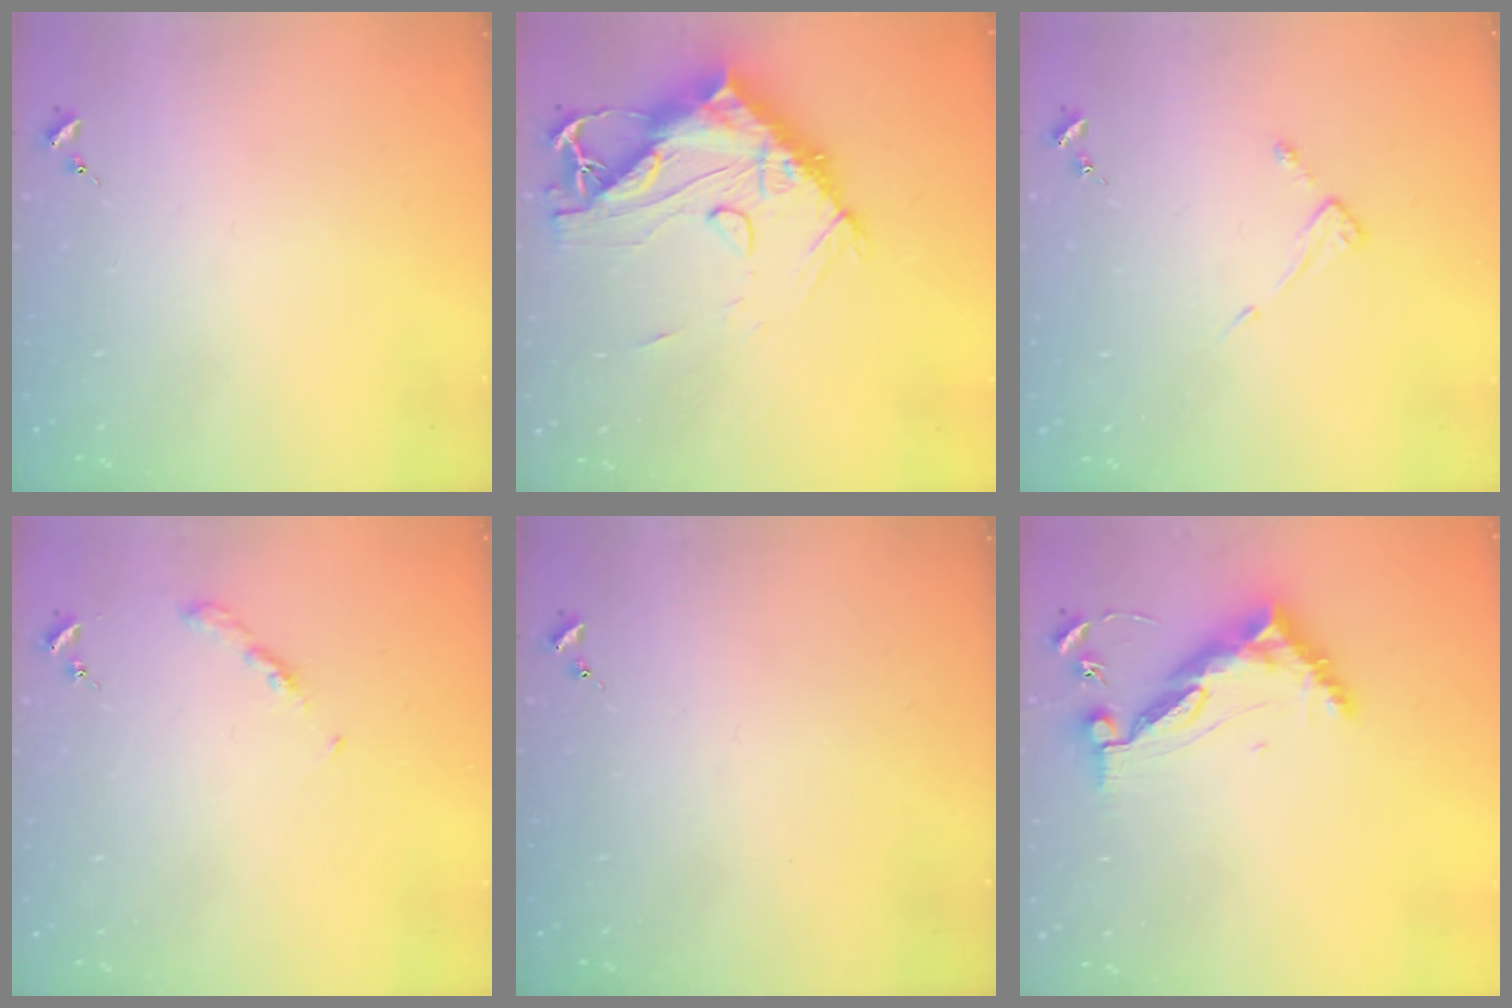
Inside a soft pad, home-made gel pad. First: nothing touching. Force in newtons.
{"total": 18.5, "press": 18.4, "slide": 1.9}
{"total": 3.9, "press": 3.8, "slide": 0.4}
{"total": 3.5, "press": 3.5, "slide": 0.4}
{"total": 0.0}
{"total": 10.3, "press": 10.2, "slide": 1.0}